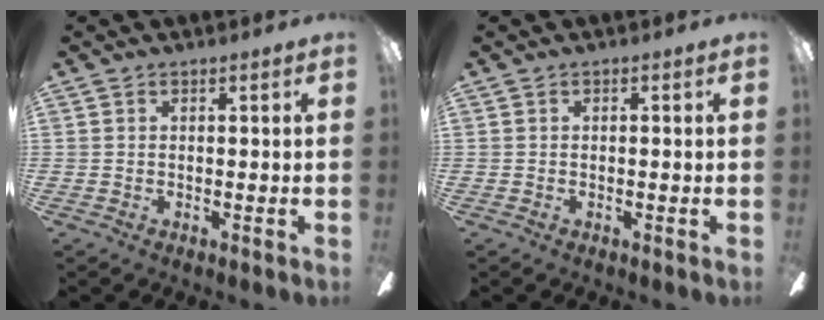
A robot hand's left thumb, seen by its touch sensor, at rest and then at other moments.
{"total": 0.0}